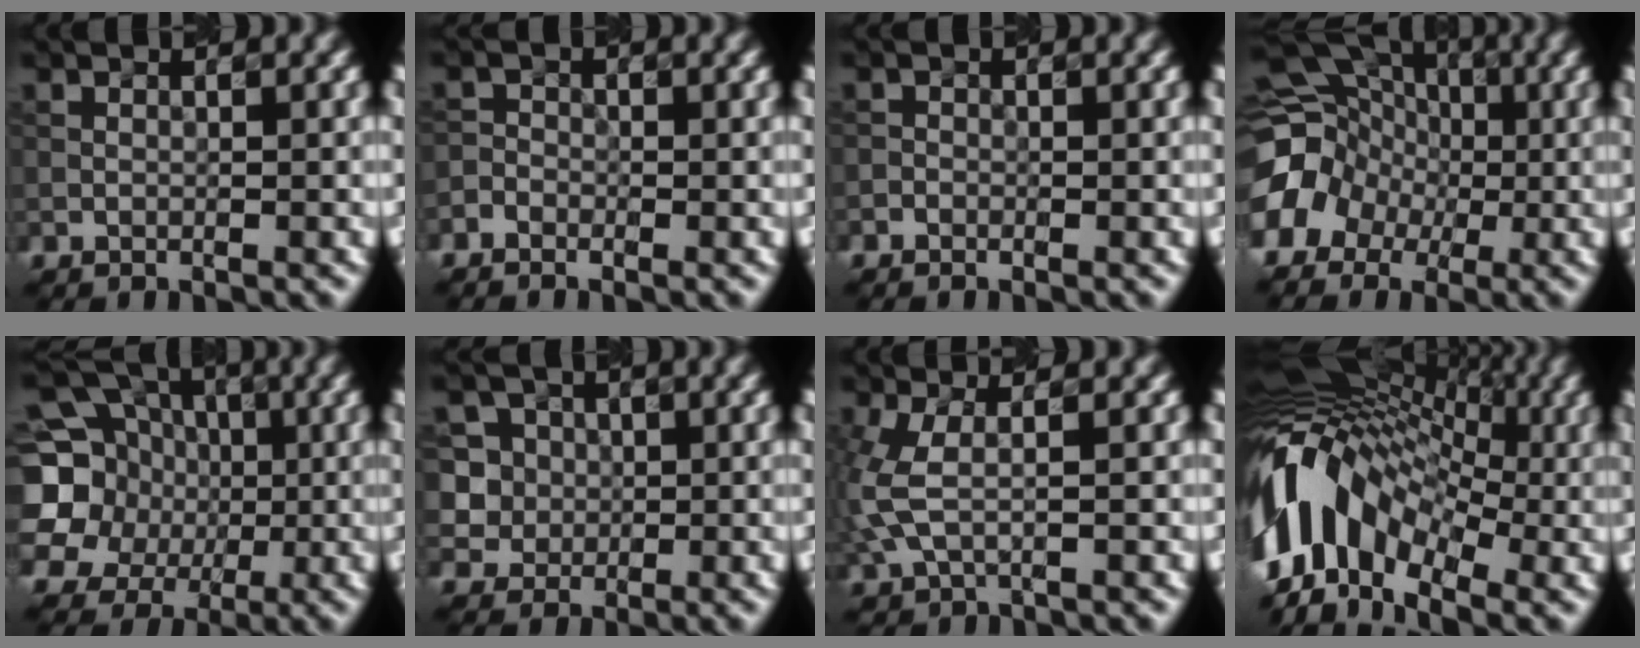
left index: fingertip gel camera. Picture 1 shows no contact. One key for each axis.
{"total": 1.5, "fx": -1.4, "fy": 0.7, "fz": 0.1, "tx": 0.007, "ty": 0.001, "tz": -0.025}
{"total": 0.8, "fx": -0.8, "fy": 0.3, "fz": -0.1, "tx": 0.010, "ty": -0.003, "tz": -0.010}
{"total": 13.6, "fx": -2.9, "fy": 12.2, "fz": 5.2, "tx": -0.118, "ty": 0.003, "tz": -0.069}
{"total": 15.3, "fx": 1.8, "fy": 13.9, "fz": 6.2, "tx": -0.165, "ty": 0.025, "tz": 0.006}
{"total": 7.0, "fx": 2.1, "fy": 6.2, "fz": 2.5, "tx": -0.045, "ty": 0.022, "tz": 0.025}
{"total": 3.9, "fx": -0.2, "fy": 1.8, "fz": 3.5, "tx": -0.098, "ty": -0.004, "tz": -0.001}
{"total": 14.2, "fx": -1.5, "fy": 9.4, "fz": 10.5, "tx": -0.208, "ty": 0.027, "tz": -0.032}